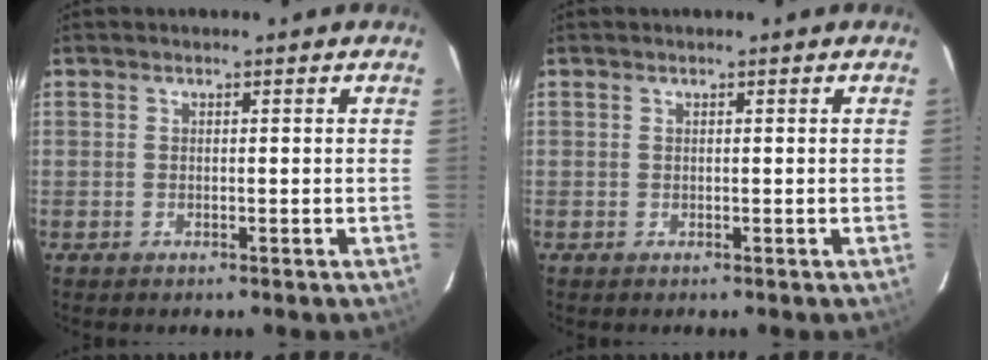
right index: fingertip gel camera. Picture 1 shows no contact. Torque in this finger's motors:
{"motor_torque": [0.00, 0.00, 0.00, 0.00]}